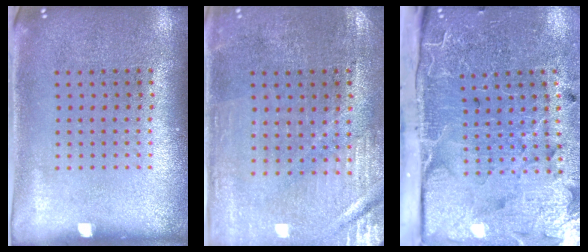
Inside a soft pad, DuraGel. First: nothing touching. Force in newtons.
{"total": 0.6, "press": 0.5, "slide": 0.3}
{"total": 4.3, "press": 3.7, "slide": 2.2}